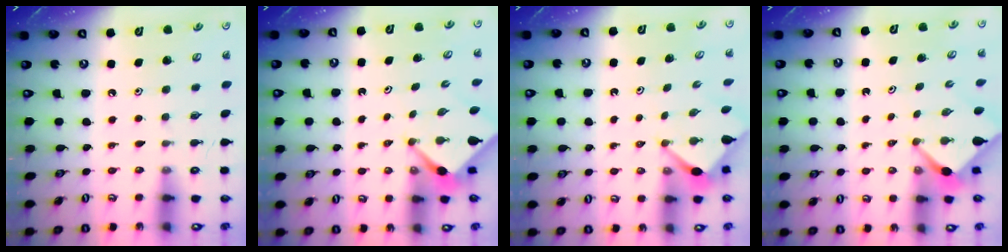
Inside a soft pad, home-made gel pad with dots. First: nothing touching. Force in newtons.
{"total": 3.0, "press": 3.0, "slide": 0.3}
{"total": 3.6, "press": 3.6, "slide": 0.7}
{"total": 2.5, "press": 2.4, "slide": 0.3}